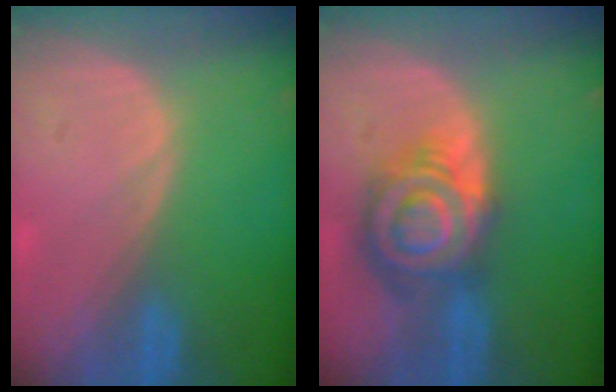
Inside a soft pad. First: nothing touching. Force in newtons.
{"total": 9.0, "press": 8.9, "slide": 0.6}